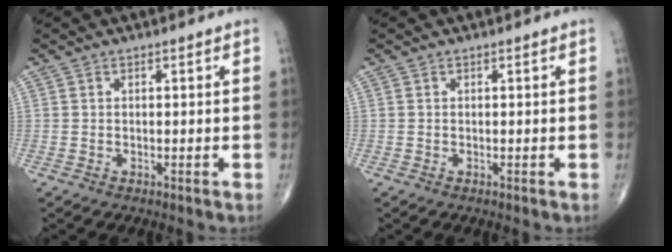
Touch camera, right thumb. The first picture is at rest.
{"total": 0.0}